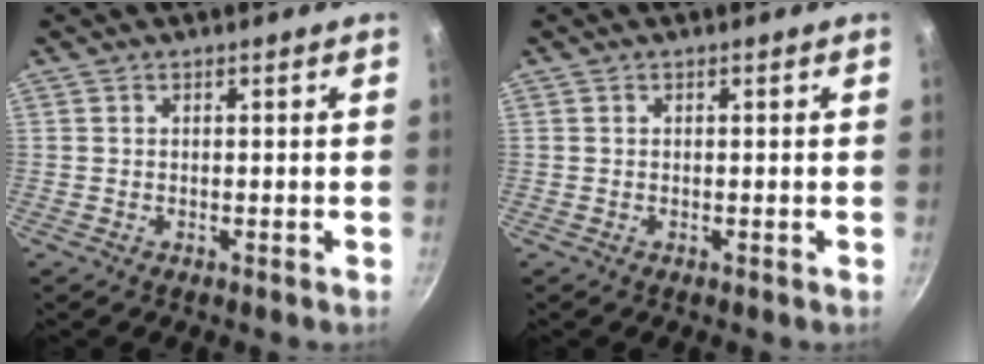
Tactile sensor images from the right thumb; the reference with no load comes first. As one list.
[{"total": 0.0}]